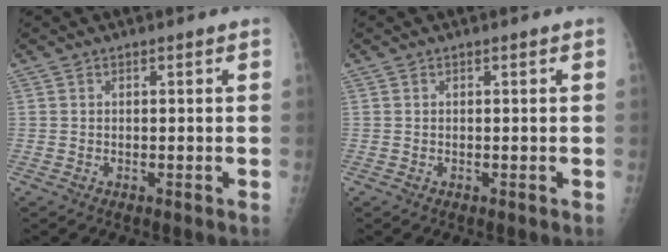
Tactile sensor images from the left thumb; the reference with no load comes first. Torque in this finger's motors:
{"motor_torque": [0.00, 0.00, -0.02, -0.02, 0.00]}